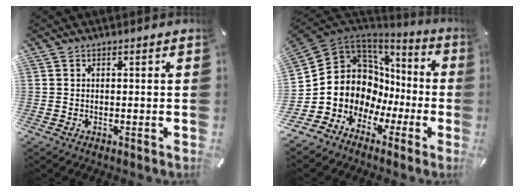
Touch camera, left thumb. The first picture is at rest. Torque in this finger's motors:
{"motor_torque": [-0.30, 2.35, 1.42, 1.35, 0.13]}